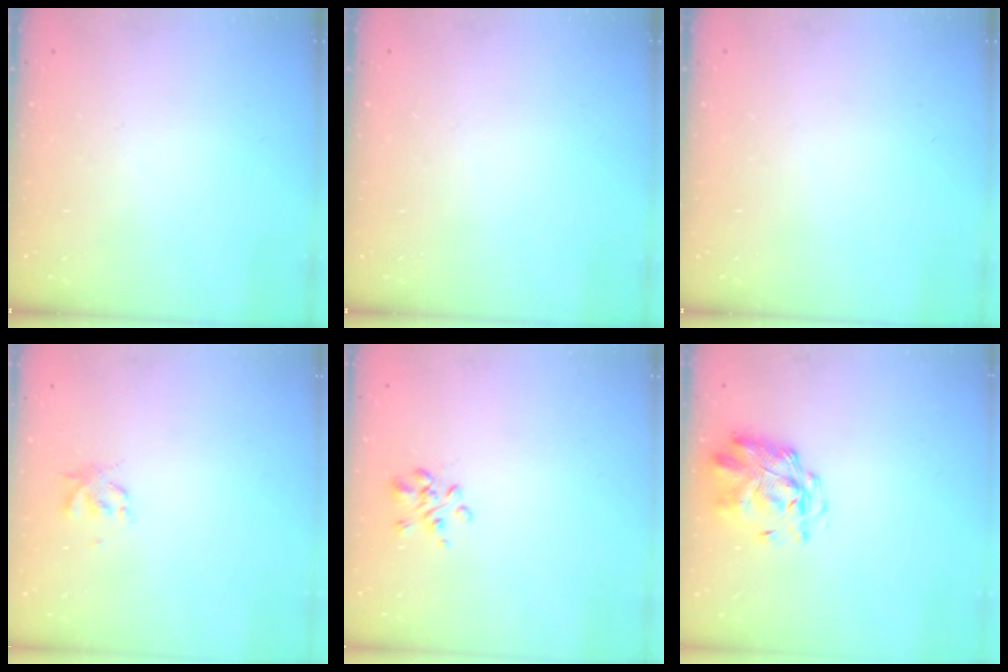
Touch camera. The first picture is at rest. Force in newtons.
{"total": 0.0}
{"total": 0.0}
{"total": 1.9, "press": 1.9, "slide": 0.3}
{"total": 1.4, "press": 1.2, "slide": 0.8}
{"total": 2.8, "press": 2.7, "slide": 0.8}